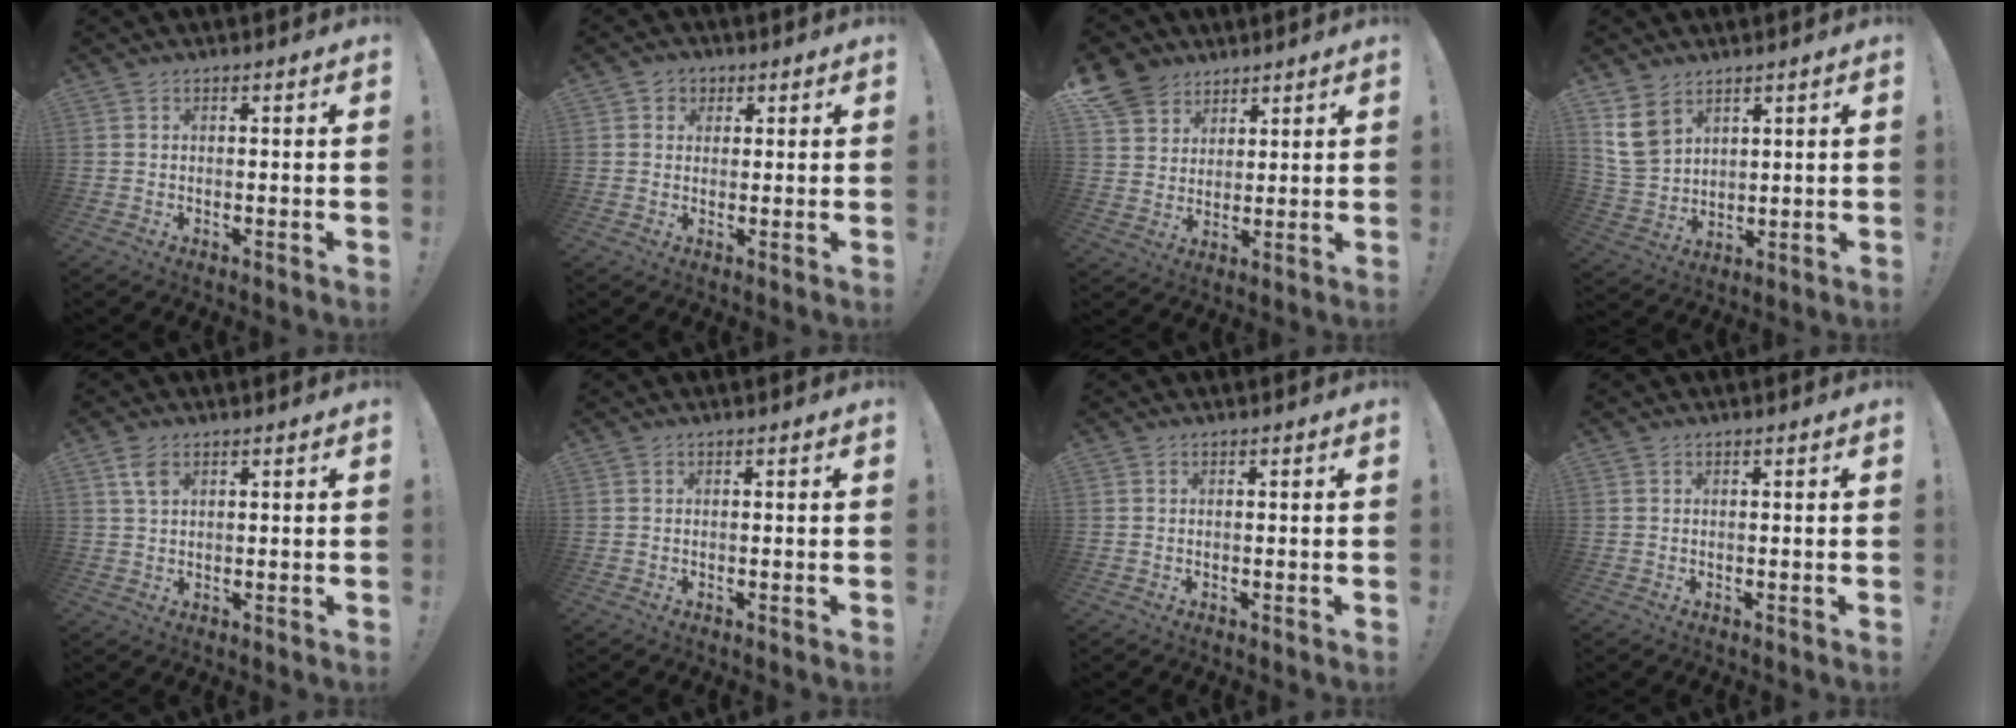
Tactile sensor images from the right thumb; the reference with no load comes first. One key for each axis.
{"total": 3.3, "fx": 0.8, "fy": 3.1, "fz": 0.7, "tx": -0.004, "ty": -0.003, "tz": 0.013}
{"total": 9.4, "fx": 6.5, "fy": 6.5, "fz": 1.9, "tx": -0.042, "ty": -0.044, "tz": 0.131}
{"total": 10.3, "fx": 6.3, "fy": 7.0, "fz": 4.4, "tx": -0.072, "ty": -0.024, "tz": 0.128}
{"total": 4.1, "fx": 2.1, "fy": 2.0, "fz": 2.9, "tx": -0.058, "ty": 0.001, "tz": 0.039}
{"total": 0.0}
{"total": 0.0}
{"total": 0.0}